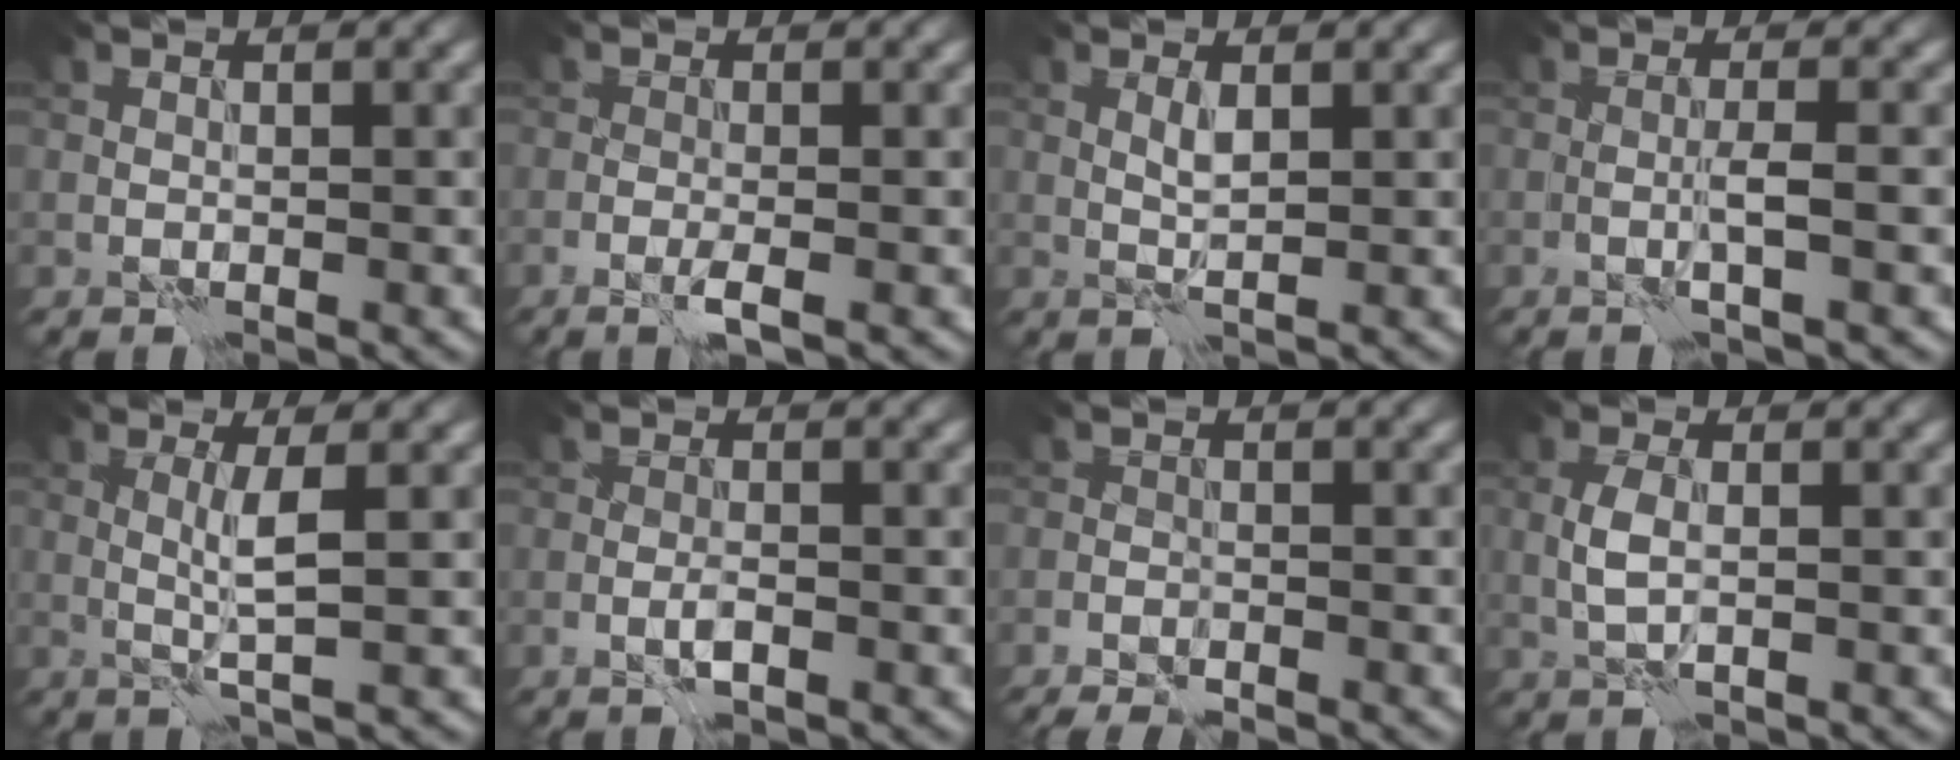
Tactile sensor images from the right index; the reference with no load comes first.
{"total": 1.7, "force": [-0.8, 0.2, 1.4], "torque": [-0.031, 0.001, -0.020]}
{"total": 1.4, "force": [0.5, 0.2, 1.3], "torque": [-0.029, 0.000, 0.008]}
{"total": 1.9, "force": [-0.5, 0.0, 1.8], "torque": [-0.035, 0.003, -0.013]}
{"total": 2.8, "force": [0.3, 0.2, 2.8], "torque": [-0.057, -0.001, 0.006]}
{"total": 1.4, "force": [-0.7, 0.4, 1.2], "torque": [-0.025, 0.002, -0.016]}
{"total": 2.2, "force": [-1.8, 0.5, 1.1], "torque": [-0.030, 0.001, -0.035]}
{"total": 2.3, "force": [-0.1, 1.0, 2.1], "torque": [-0.049, 0.002, -0.003]}